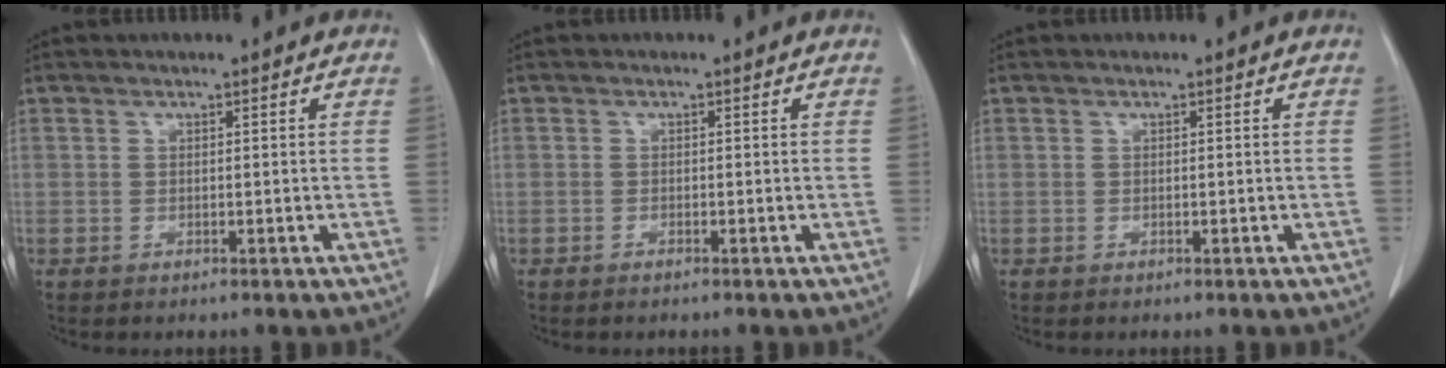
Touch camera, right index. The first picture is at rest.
{"total": 0.6, "force": [-0.5, 0.0, 0.3], "torque": [-0.012, -0.001, -0.007]}
{"total": 0.0}